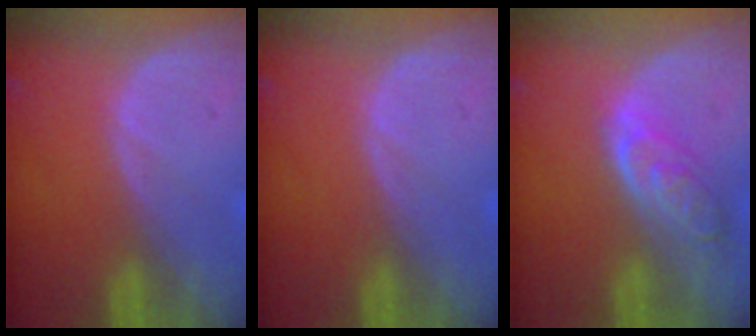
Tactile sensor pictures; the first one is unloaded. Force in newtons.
{"total": 0.0}
{"total": 6.4, "press": 5.8, "slide": 2.8}